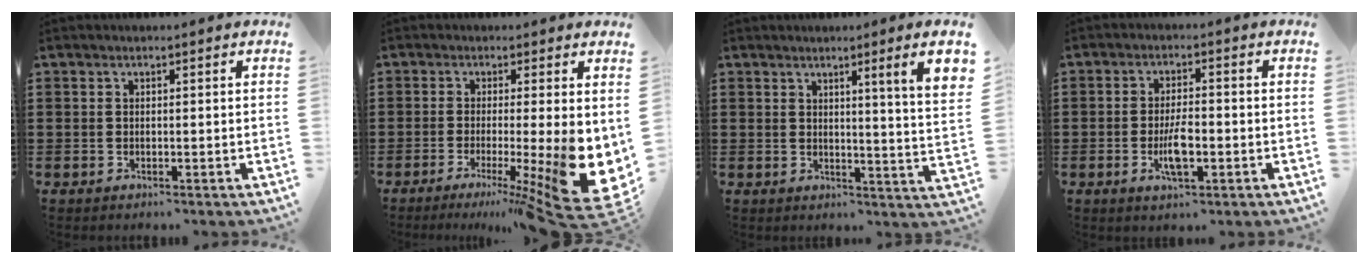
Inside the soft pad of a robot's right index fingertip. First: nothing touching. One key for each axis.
{"total": 8.7, "fx": -2.7, "fy": 2.0, "fz": 8.1, "tx": -0.104, "ty": -0.037, "tz": -0.043}
{"total": 4.8, "fx": 2.3, "fy": -0.9, "fz": 4.1, "tx": -0.072, "ty": -0.022, "tz": 0.030}
{"total": 5.0, "fx": -1.3, "fy": 1.6, "fz": 4.6, "tx": -0.091, "ty": 0.000, "tz": -0.026}